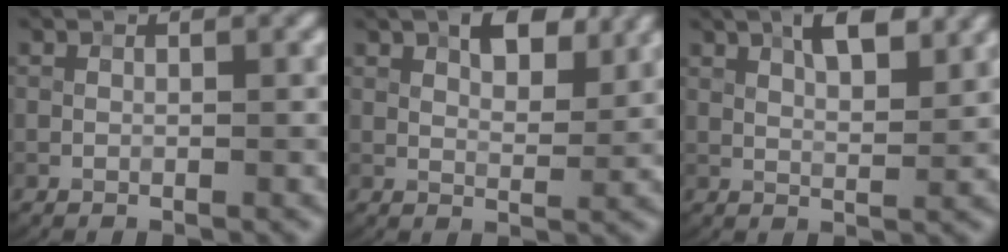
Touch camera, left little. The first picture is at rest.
{"total": 5.4, "force": [2.9, 2.2, 3.9], "torque": [-0.055, 0.008, 0.044]}
{"total": 5.2, "force": [2.8, 1.7, 4.0], "torque": [-0.059, 0.008, 0.041]}